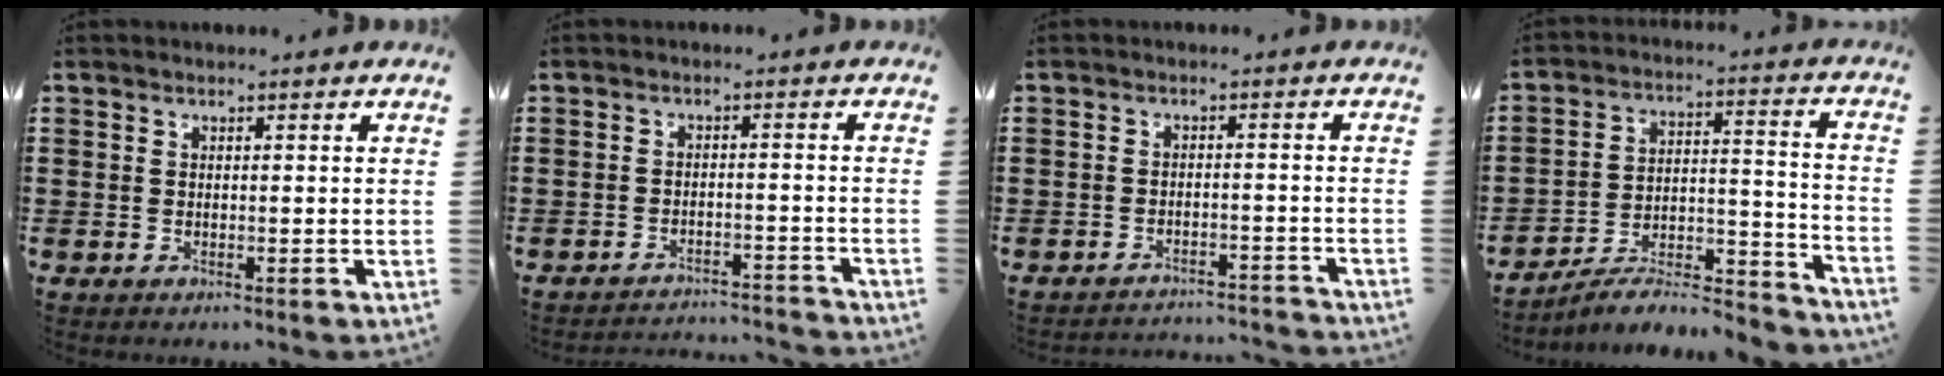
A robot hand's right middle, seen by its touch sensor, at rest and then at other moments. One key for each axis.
{"total": 2.8, "fx": -2.8, "fy": -0.1, "fz": 0.2, "tx": -0.008, "ty": -0.001, "tz": -0.058}
{"total": 2.8, "fx": -2.8, "fy": 0.0, "fz": 0.0, "tx": -0.006, "ty": 0.000, "tz": -0.058}
{"total": 6.2, "fx": -5.8, "fy": 0.7, "fz": 2.2, "tx": -0.031, "ty": -0.002, "tz": -0.111}